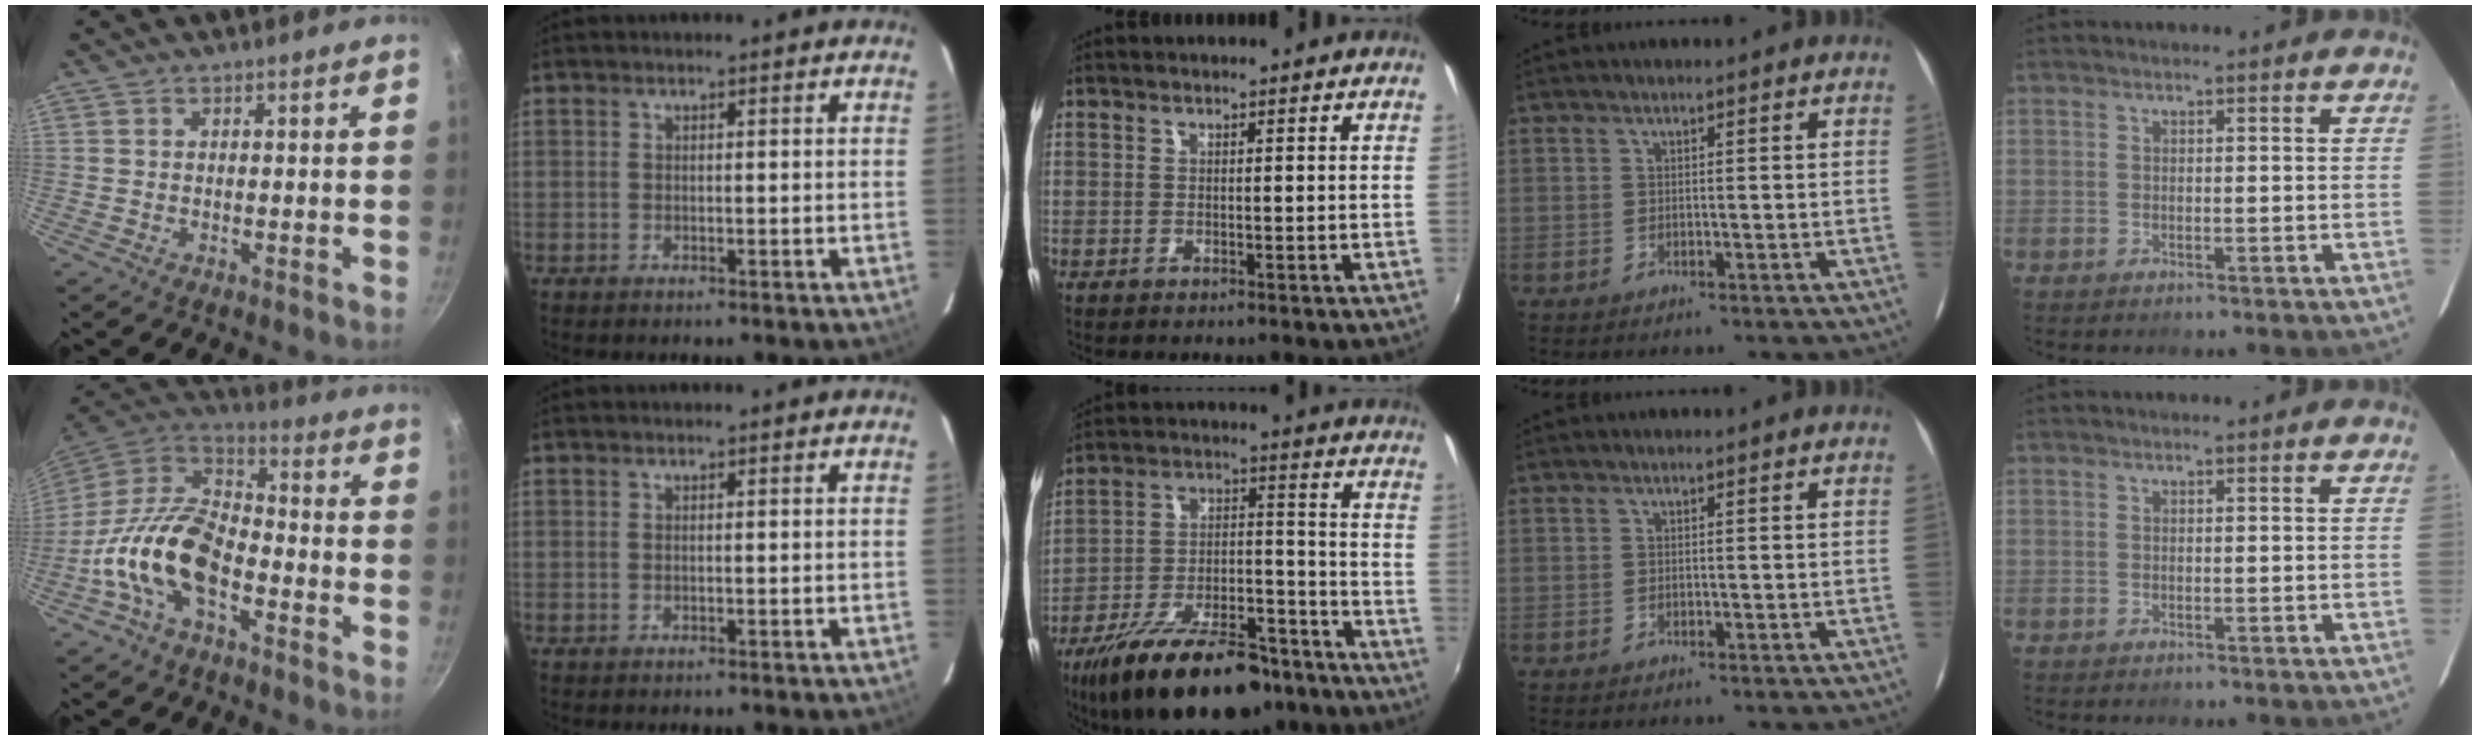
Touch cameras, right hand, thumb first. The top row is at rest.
{"thumb": {"total": 17.1, "force": [-6.2, 9.5, 12.9], "torque": [-0.222, 0.051, -0.137]}, "middle": {"total": 23.7, "force": [-17.2, 9.4, 13.4], "torque": [-0.237, -0.011, -0.256]}}